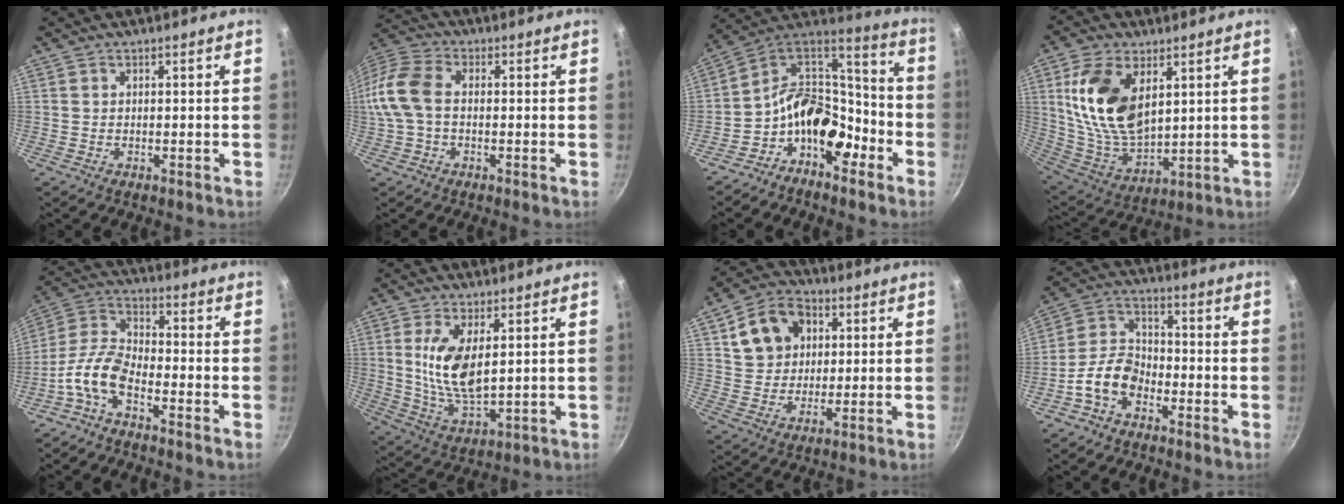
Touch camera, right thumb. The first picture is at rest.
{"total": 11.9, "force": [0.1, 7.7, 9.2], "torque": [-0.198, 0.028, -0.017]}
{"total": 15.9, "force": [-7.4, 10.2, 9.7], "torque": [-0.106, 0.087, -0.151]}
{"total": 17.7, "force": [5.5, 10.1, 13.4], "torque": [-0.241, -0.033, 0.119]}
{"total": 9.0, "force": [-4.8, 3.9, 6.6], "torque": [-0.142, 0.046, -0.112]}
{"total": 11.2, "force": [2.4, 5.0, 9.7], "torque": [-0.187, -0.023, 0.056]}
{"total": 11.9, "force": [4.0, 9.3, 6.4], "torque": [-0.092, 0.005, 0.064]}
{"total": 9.0, "force": [-4.5, 5.7, 5.3], "torque": [-0.084, 0.045, -0.099]}